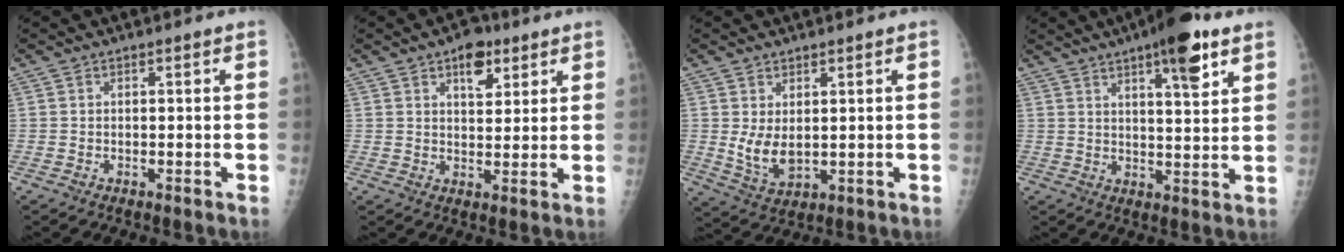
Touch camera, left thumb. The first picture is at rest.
{"total": 6.4, "force": [3.6, 3.6, 3.9], "torque": [-0.033, -0.016, 0.051]}
{"total": 5.6, "force": [1.1, 3.3, 4.4], "torque": [-0.075, -0.018, 0.034]}
{"total": 10.9, "force": [6.3, 2.7, 8.5], "torque": [-0.108, -0.029, 0.089]}